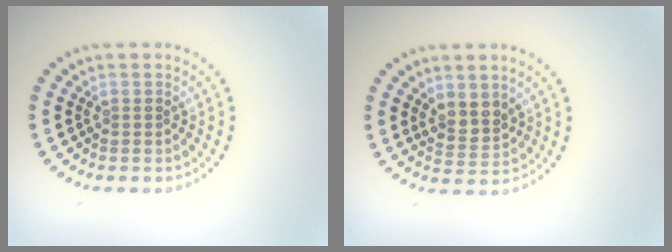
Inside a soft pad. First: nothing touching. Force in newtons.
{"total": 2.2, "press": 1.9, "slide": 1.2}